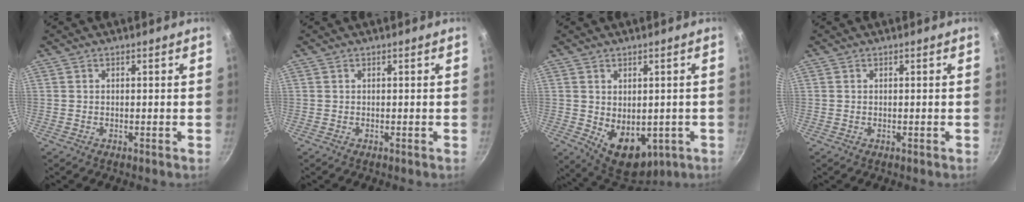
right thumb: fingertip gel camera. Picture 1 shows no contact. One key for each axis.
{"total": 0.0}
{"total": 10.9, "fx": -1.9, "fy": 7.4, "fz": 7.8, "tx": -0.085, "ty": -0.015, "tz": -0.003}
{"total": 0.0}